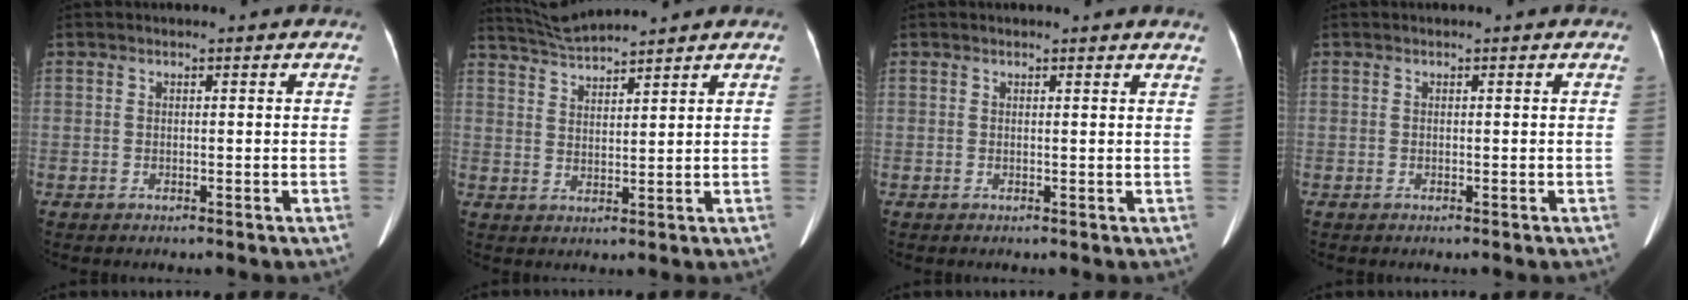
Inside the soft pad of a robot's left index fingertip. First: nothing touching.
{"total": 6.4, "force": [6.1, -1.0, 1.6], "torque": [-0.041, 0.013, 0.120]}
{"total": 2.5, "force": [2.5, -0.3, 0.6], "torque": [-0.009, -0.014, 0.015]}
{"total": 0.0}